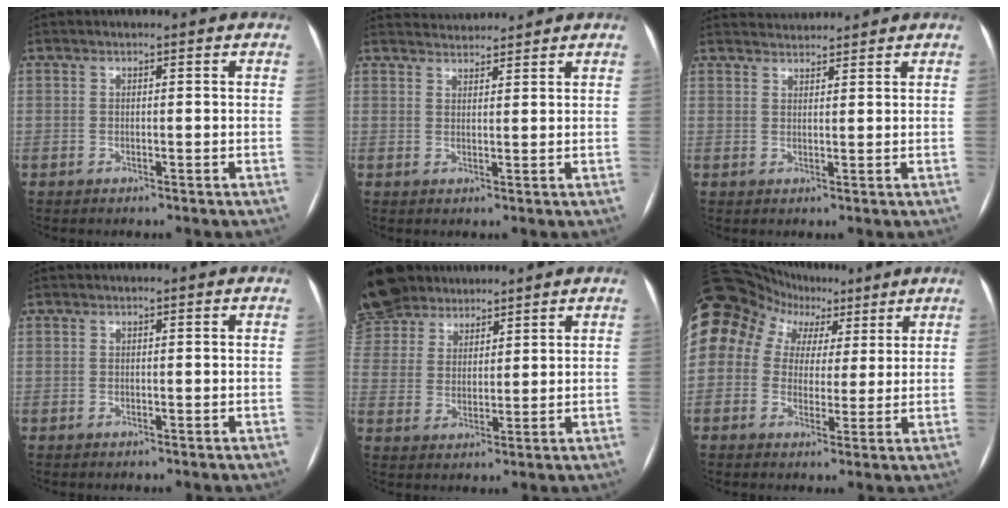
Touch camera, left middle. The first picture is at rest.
{"total": 4.6, "force": [4.6, 0.4, 0.3], "torque": [-0.011, 0.026, 0.073]}
{"total": 3.7, "force": [3.7, 0.3, 0.0], "torque": [-0.007, 0.024, 0.064]}
{"total": 0.0}
{"total": 16.0, "force": [12.7, 8.1, 5.4], "torque": [-0.146, 0.050, 0.242]}
{"total": 19.0, "force": [9.1, 14.8, 7.7], "torque": [-0.188, 0.103, 0.161]}